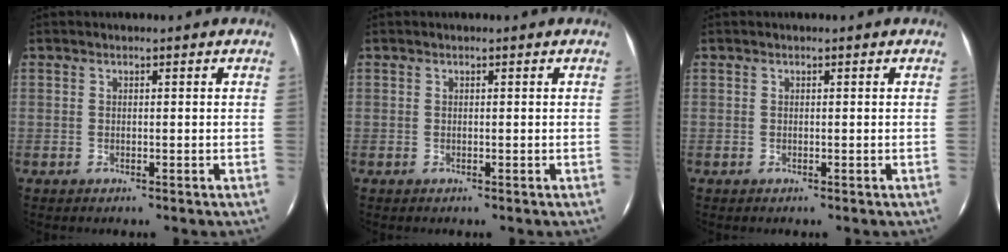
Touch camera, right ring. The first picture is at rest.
{"total": 0.0}
{"total": 0.0}